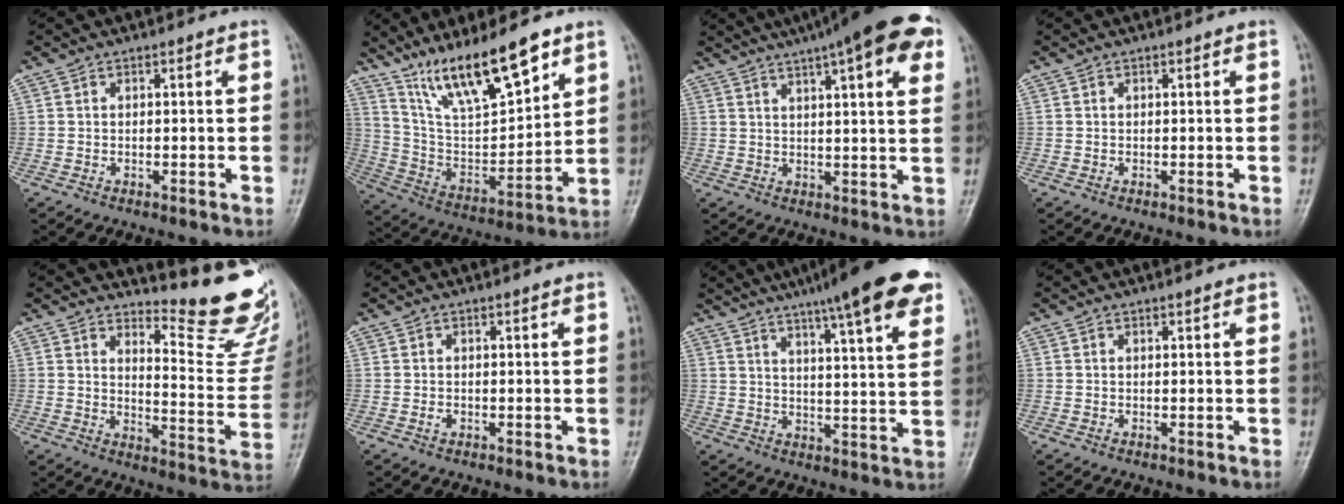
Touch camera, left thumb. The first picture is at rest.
{"total": 17.2, "force": [12.4, 4.1, 11.2], "torque": [-0.177, -0.060, 0.240]}
{"total": 18.5, "force": [10.7, 4.0, 14.5], "torque": [-0.199, 0.004, 0.138]}
{"total": 0.0}
{"total": 15.4, "force": [14.1, 2.5, 5.5], "torque": [-0.042, -0.174, 0.173]}
{"total": 1.0, "force": [0.2, 0.5, 0.9], "torque": [-0.015, 0.006, 0.007]}
{"total": 18.3, "force": [12.1, 2.4, 13.5], "torque": [-0.180, -0.033, 0.160]}
{"total": 0.7, "force": [0.5, 0.0, 0.4], "torque": [-0.010, -0.003, 0.010]}